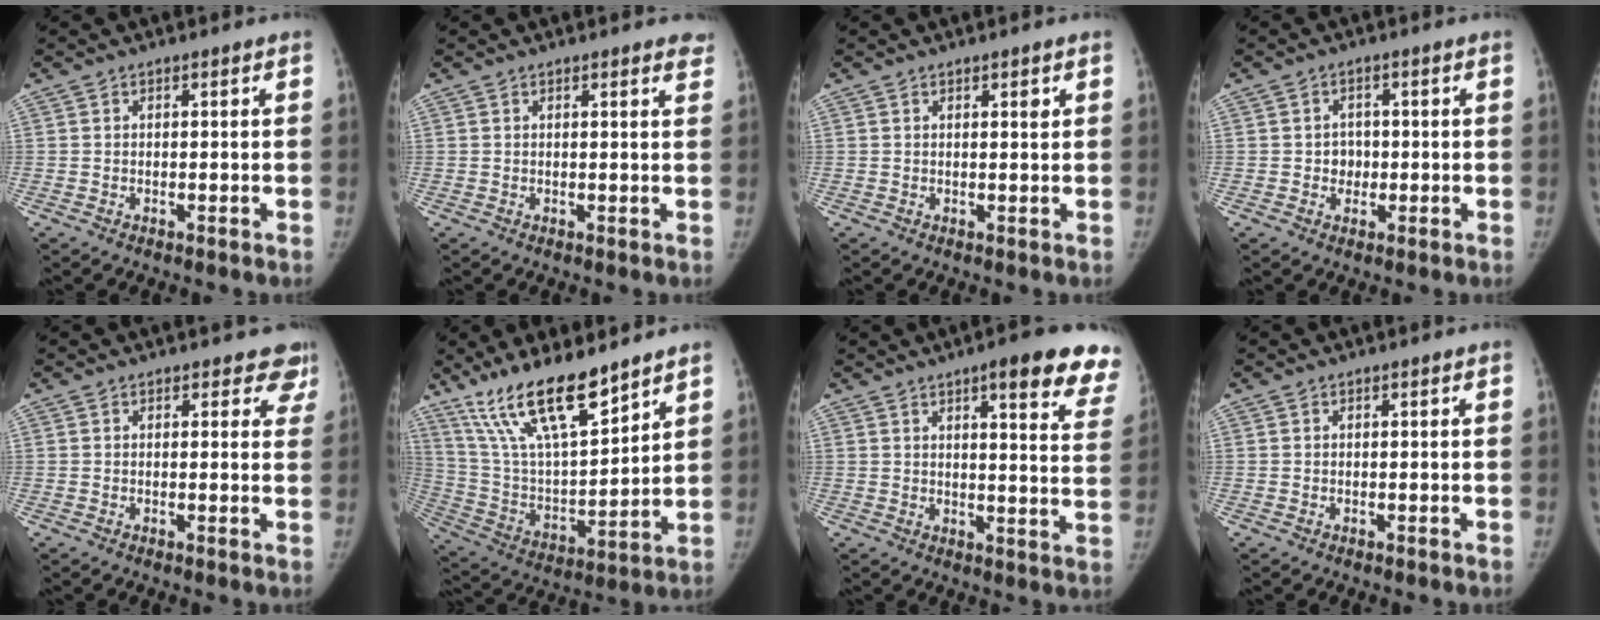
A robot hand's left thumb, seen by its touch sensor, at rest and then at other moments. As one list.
[{"total": 2.3, "force": [1.9, 0.6, 1.1], "torque": [-0.005, -0.006, 0.011]}, {"total": 1.4, "force": [0.7, 0.5, 1.1], "torque": [-0.011, -0.002, 0.009]}, {"total": 3.1, "force": [-0.3, 2.8, 1.2], "torque": [0.003, 0.007, -0.008]}, {"total": 4.7, "force": [3.8, 2.6, 0.7], "torque": [0.037, -0.014, 0.018]}, {"total": 18.4, "force": [13.4, 4.9, 11.6], "torque": [-0.186, -0.064, 0.260]}, {"total": 16.6, "force": [11.1, 3.7, 11.8], "torque": [-0.110, -0.039, 0.119]}, {"total": 0.0}]